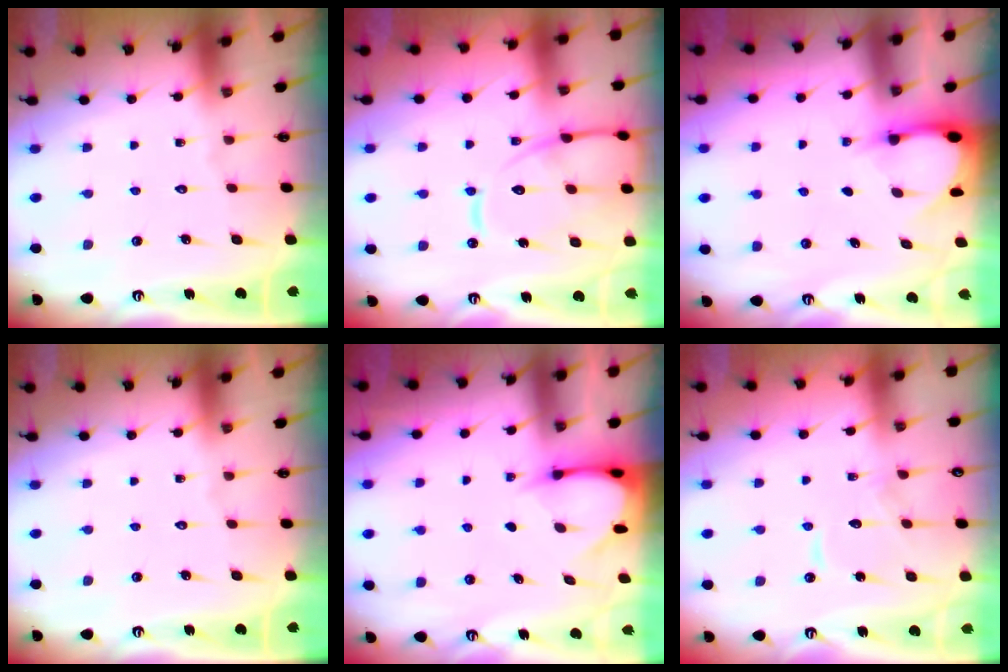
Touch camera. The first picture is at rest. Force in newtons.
{"total": 13.8, "press": 13.7, "slide": 1.3}
{"total": 2.9, "press": 2.9, "slide": 0.3}
{"total": 0.0}
{"total": 3.6, "press": 3.6, "slide": 0.4}
{"total": 6.9, "press": 6.9, "slide": 0.5}